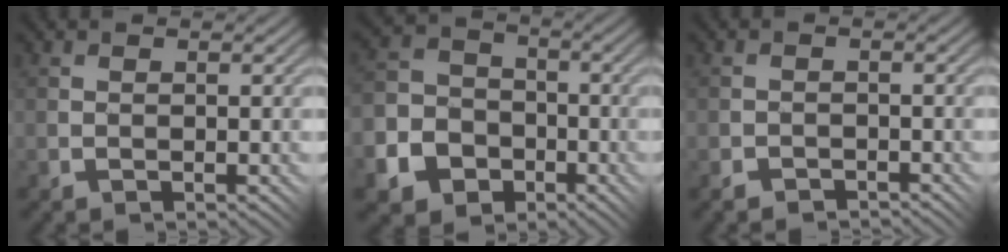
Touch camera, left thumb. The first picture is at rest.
{"total": 9.9, "force": [-4.9, 8.1, 2.9], "torque": [-0.082, -0.039, -0.108]}
{"total": 1.4, "force": [-1.3, 0.2, -0.3], "torque": [0.008, 0.004, -0.031]}